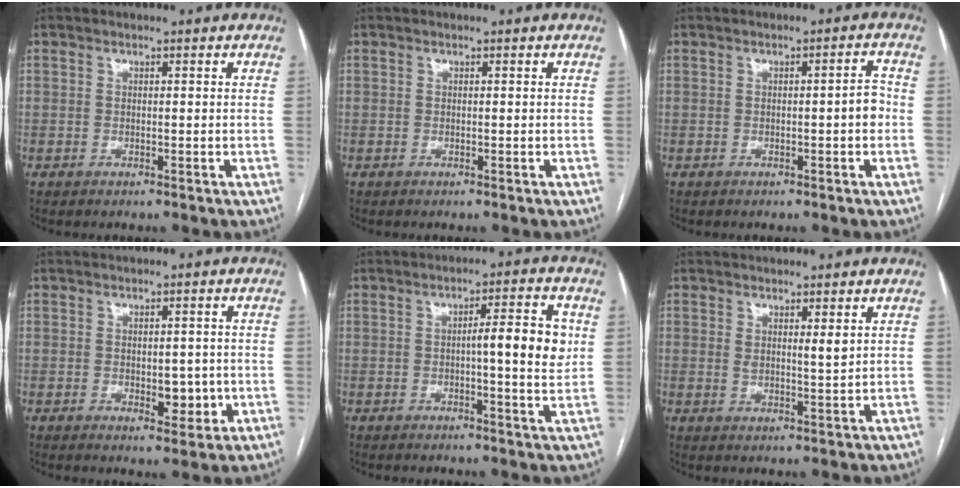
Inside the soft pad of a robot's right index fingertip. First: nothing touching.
{"total": 0.0}
{"total": 2.6, "force": [-0.5, 0.4, 2.5], "torque": [-0.027, 0.005, -0.009]}
{"total": 4.5, "force": [-0.8, 2.3, 3.8], "torque": [-0.043, -0.002, -0.003]}
{"total": 7.4, "force": [0.7, 0.9, 7.3], "torque": [-0.101, 0.010, 0.006]}
{"total": 2.7, "force": [1.4, 0.4, 2.2], "torque": [-0.041, -0.009, 0.026]}